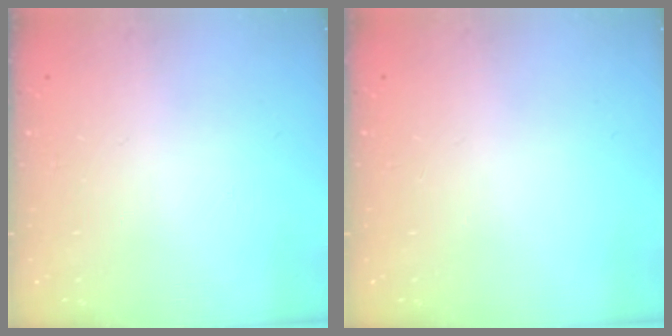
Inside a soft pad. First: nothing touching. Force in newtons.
{"total": 0.0}